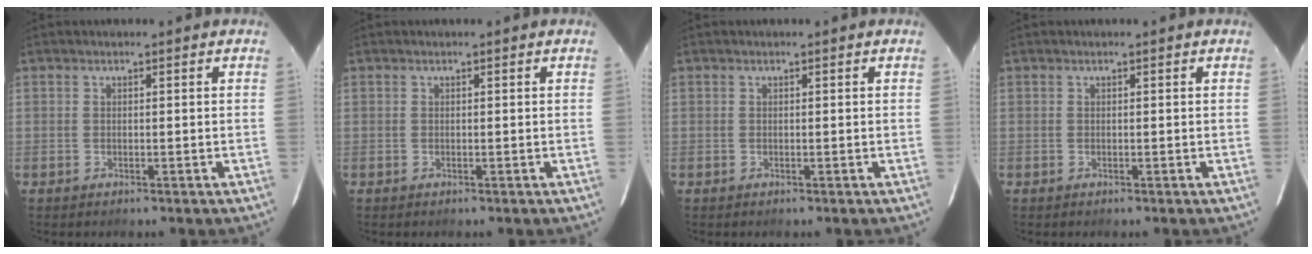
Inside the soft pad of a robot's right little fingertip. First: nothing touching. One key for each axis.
{"total": 0.0}
{"total": 0.0}
{"total": 0.0}